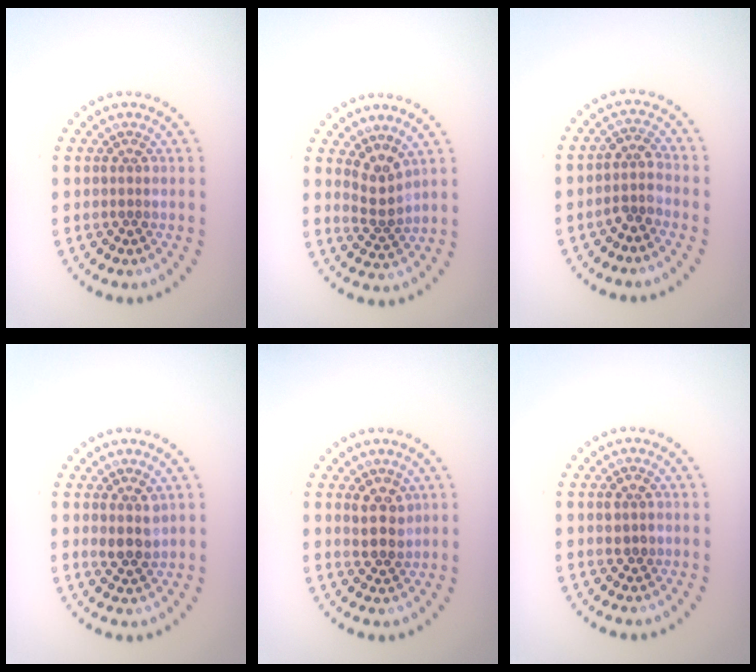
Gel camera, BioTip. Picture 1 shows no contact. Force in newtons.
{"total": 2.4, "press": 1.7, "slide": 1.7}
{"total": 2.0, "press": 1.6, "slide": 1.3}
{"total": 2.1, "press": 1.9, "slide": 0.9}
{"total": 2.8, "press": 2.6, "slide": 0.9}
{"total": 1.5, "press": 1.5, "slide": 0.1}